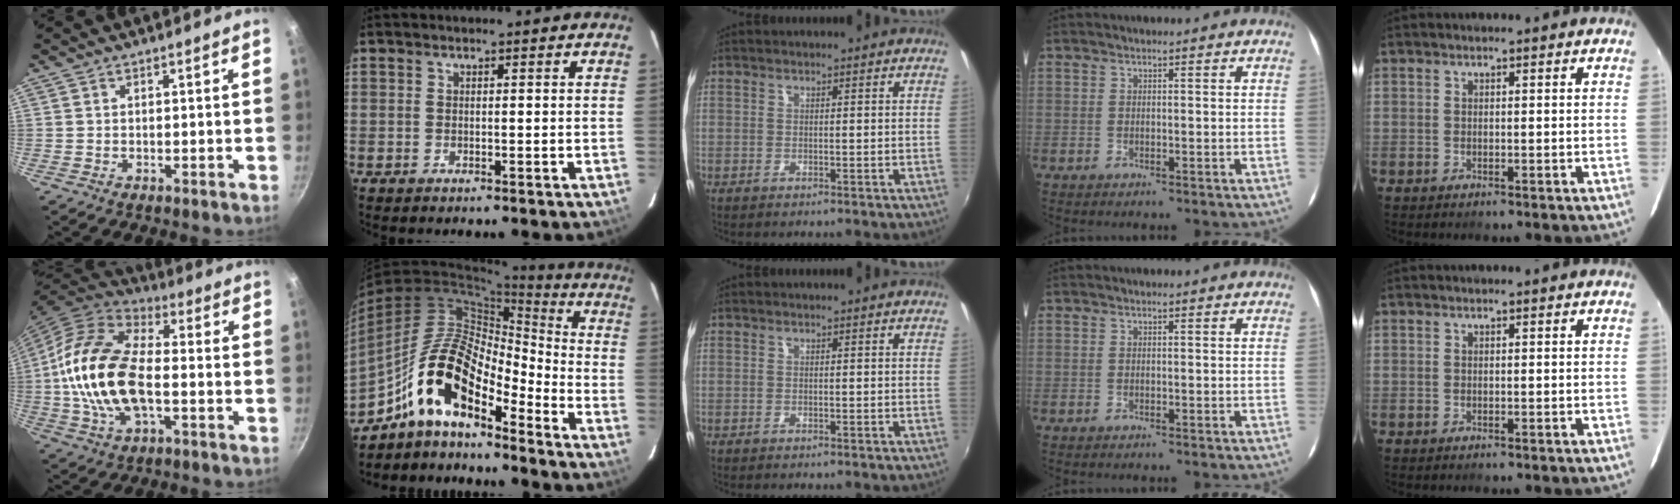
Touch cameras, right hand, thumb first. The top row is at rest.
{"thumb": {"total": 19.7, "force": [-1.7, 10.5, 16.5], "torque": [-0.310, 0.030, -0.044]}, "index": {"total": 14.9, "force": [-10.4, 5.0, 9.4], "torque": [-0.174, 0.019, -0.207]}}